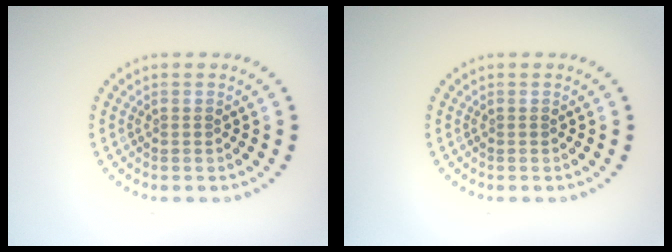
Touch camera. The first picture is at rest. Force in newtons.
{"total": 0.0}